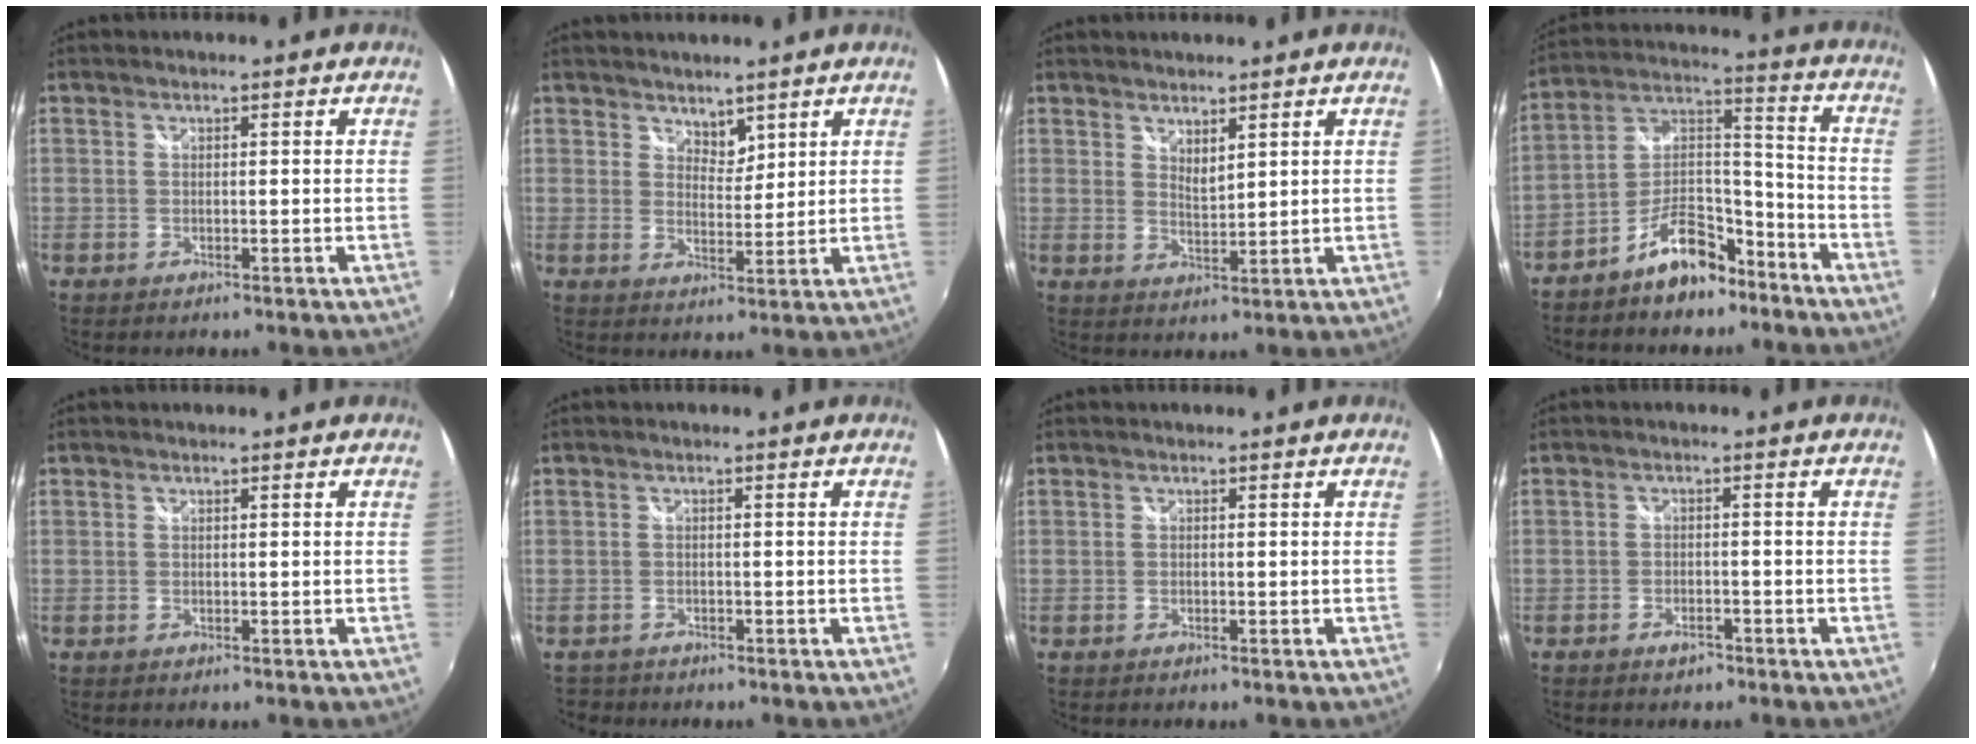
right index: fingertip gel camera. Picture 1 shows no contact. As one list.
[{"total": 3.3, "force": [2.7, 1.7, 1.0], "torque": [-0.009, 0.001, 0.047]}, {"total": 3.2, "force": [2.5, 0.9, 1.7], "torque": [-0.027, -0.003, 0.043]}, {"total": 11.5, "force": [-8.2, 5.3, 6.1], "torque": [-0.111, 0.051, -0.129]}, {"total": 0.0}, {"total": 2.2, "force": [-1.7, 1.3, 0.2], "torque": [-0.010, -0.007, -0.026]}, {"total": 0.0}, {"total": 2.4, "force": [-1.8, 1.3, 0.9], "torque": [-0.021, -0.002, -0.031]}]